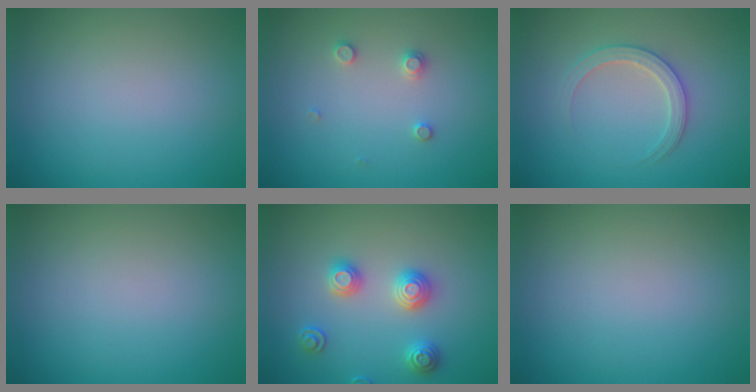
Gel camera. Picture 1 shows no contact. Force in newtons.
{"total": 1.3, "press": 1.3, "slide": 0.2}
{"total": 2.5, "press": 2.5, "slide": 0.3}
{"total": 0.0}
{"total": 2.8, "press": 2.8, "slide": 0.2}
{"total": 0.0}